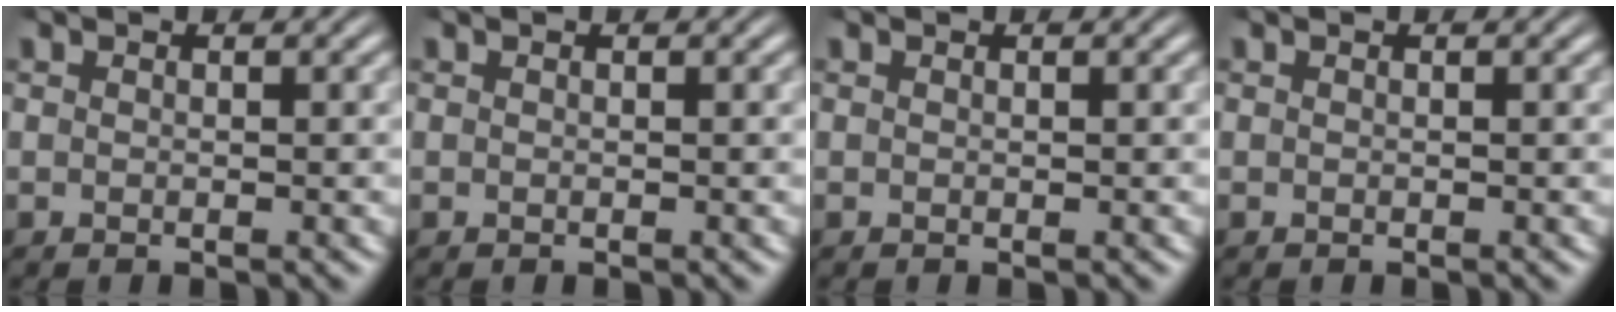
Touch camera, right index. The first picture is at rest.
{"total": 0.0}
{"total": 0.0}
{"total": 0.0}